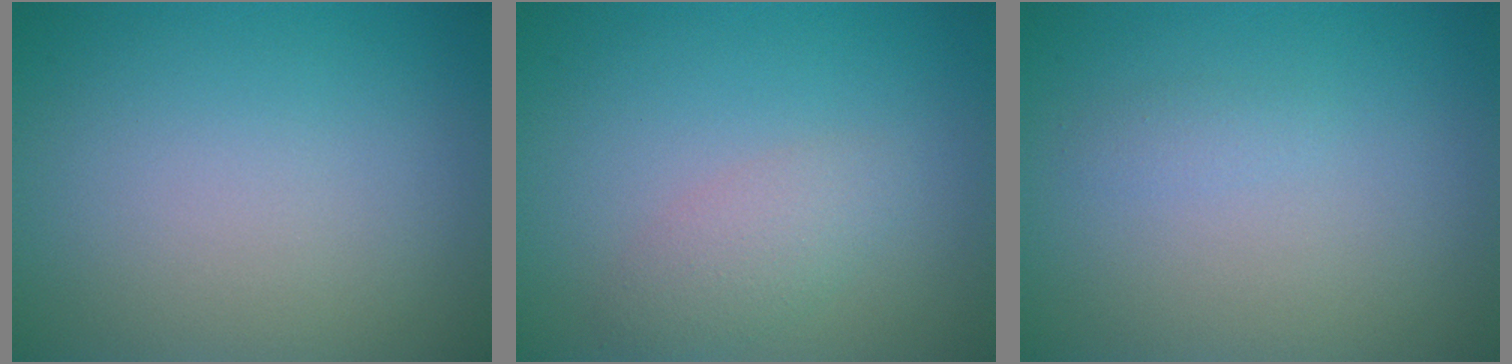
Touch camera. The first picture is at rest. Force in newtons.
{"total": 2.1, "press": 2.1, "slide": 0.2}
{"total": 0.6, "press": 0.6, "slide": 0.0}